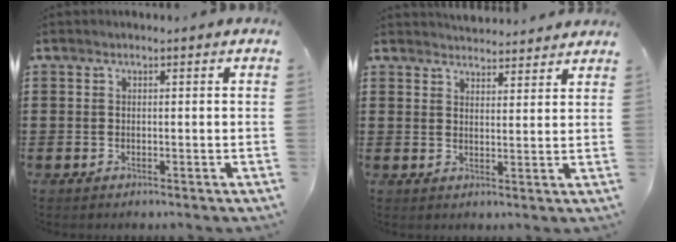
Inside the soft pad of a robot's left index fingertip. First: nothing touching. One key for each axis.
{"total": 3.3, "fx": 3.3, "fy": 0.1, "fz": 0.0, "tx": -0.001, "ty": -0.015, "tz": 0.058}